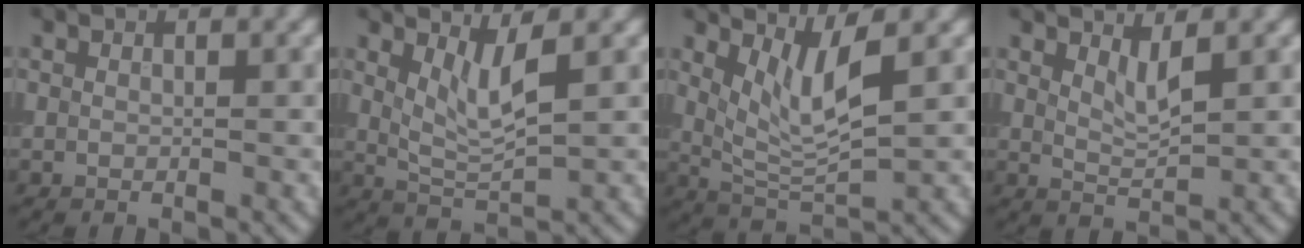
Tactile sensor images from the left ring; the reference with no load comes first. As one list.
[{"total": 3.4, "force": [1.4, 0.9, 3.0], "torque": [-0.062, -0.011, 0.033]}, {"total": 4.7, "force": [1.8, 1.2, 4.1], "torque": [-0.086, -0.011, 0.045]}, {"total": 1.9, "force": [1.2, 0.5, 1.4], "torque": [-0.028, -0.008, 0.024]}]